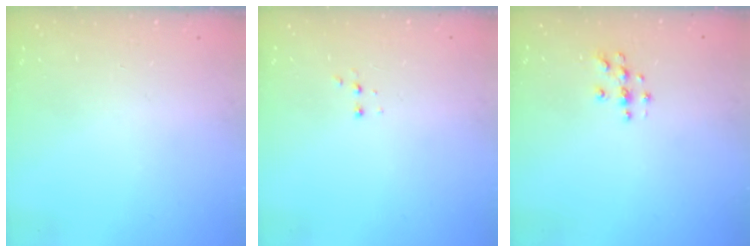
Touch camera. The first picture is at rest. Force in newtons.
{"total": 3.3, "press": 3.2, "slide": 0.7}
{"total": 3.6, "press": 3.6, "slide": 0.5}